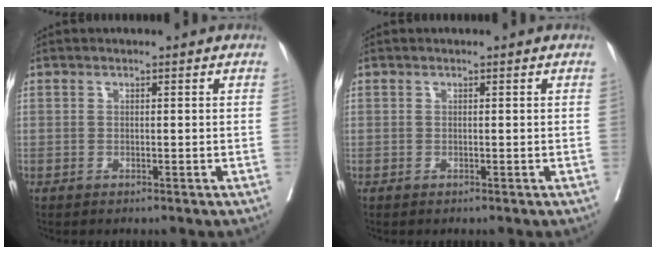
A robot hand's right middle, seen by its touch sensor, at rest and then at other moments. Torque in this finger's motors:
{"motor_torque": [-0.19, 0.20, -0.03, -0.01]}